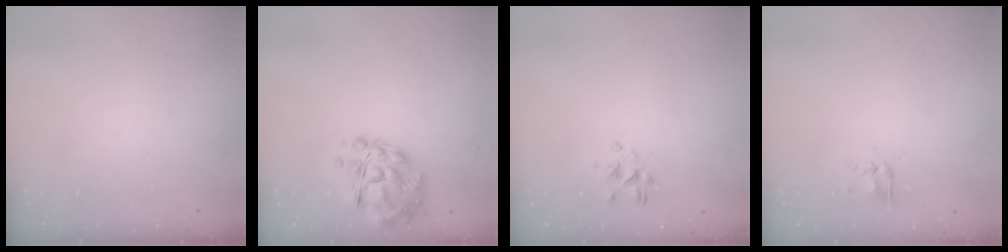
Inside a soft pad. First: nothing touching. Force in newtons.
{"total": 12.0, "press": 11.3, "slide": 4.0}
{"total": 2.3, "press": 2.1, "slide": 1.0}
{"total": 3.1, "press": 3.0, "slide": 1.0}